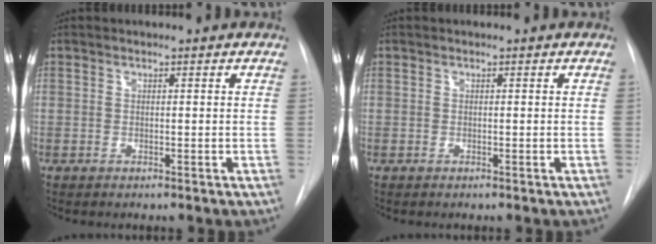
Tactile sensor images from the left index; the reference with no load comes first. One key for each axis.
{"total": 0.0}